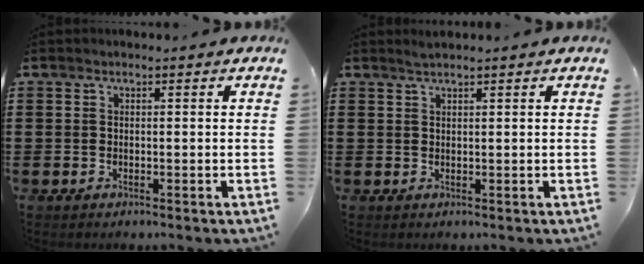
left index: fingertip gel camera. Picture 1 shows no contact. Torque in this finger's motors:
{"motor_torque": [0.04, 0.07, -0.10, -0.08]}